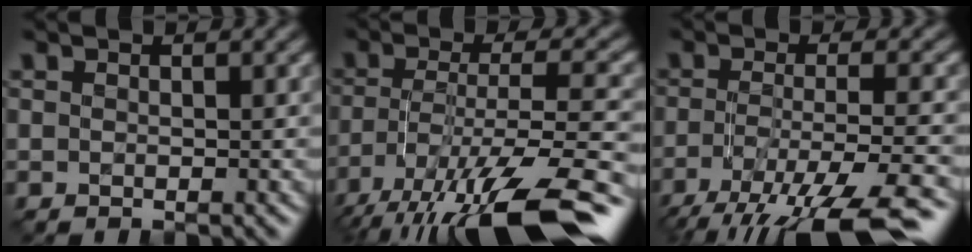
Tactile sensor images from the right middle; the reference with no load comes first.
{"total": 13.8, "force": [-9.2, 3.8, 9.6], "torque": [-0.188, -0.001, -0.144]}
{"total": 11.0, "force": [-7.4, 2.4, 7.7], "torque": [-0.139, -0.009, -0.120]}